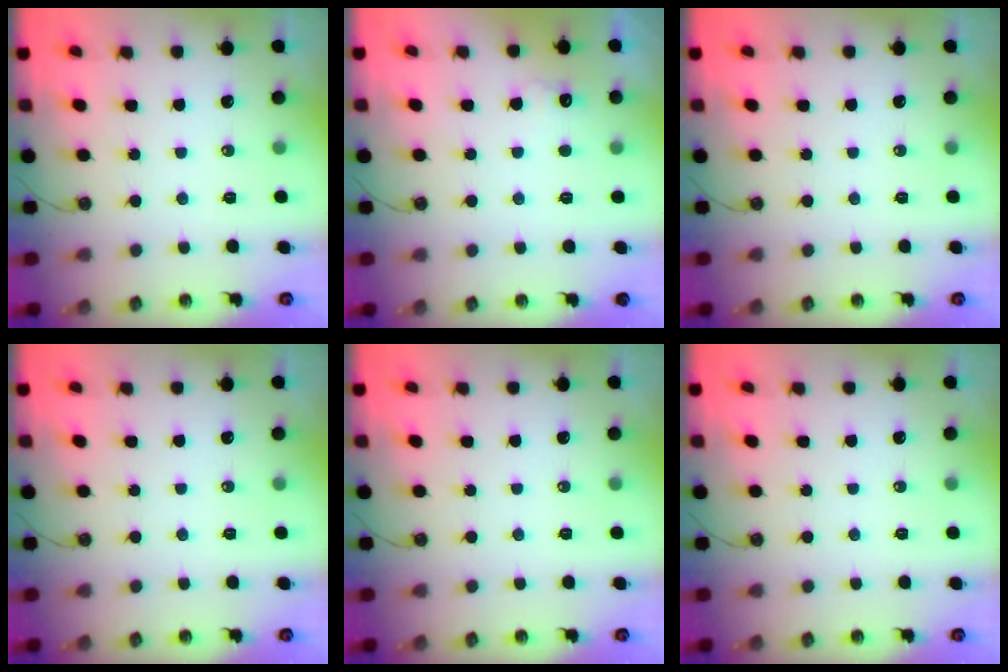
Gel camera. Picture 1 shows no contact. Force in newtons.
{"total": 6.0, "press": 5.9, "slide": 1.2}
{"total": 0.0}
{"total": 0.0}
{"total": 0.0}
{"total": 0.0}